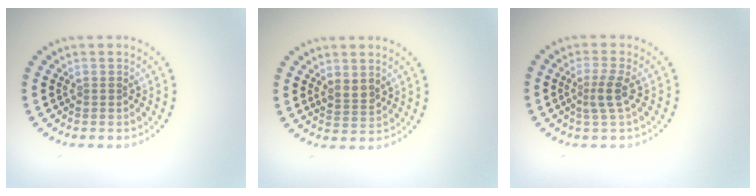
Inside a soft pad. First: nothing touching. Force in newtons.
{"total": 1.7, "press": 1.5, "slide": 0.9}
{"total": 1.8, "press": 1.4, "slide": 1.2}